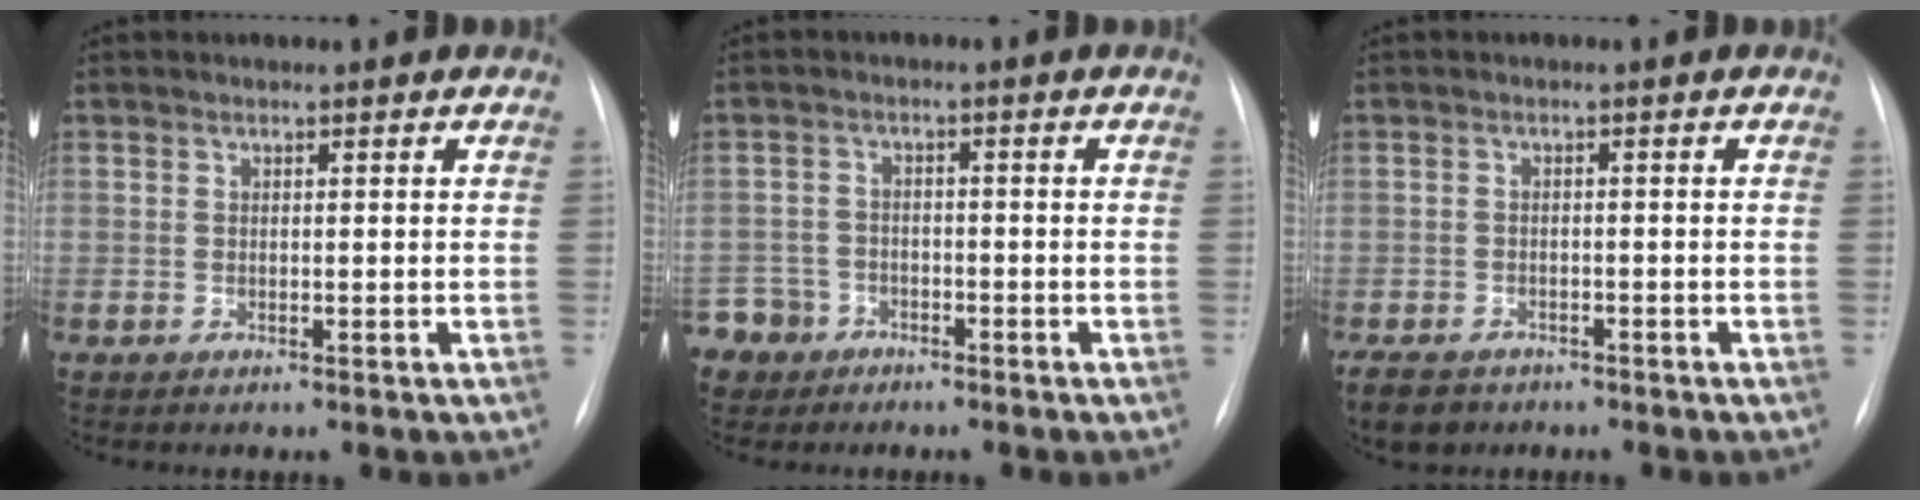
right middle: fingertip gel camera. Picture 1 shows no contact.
{"total": 5.6, "force": [-3.8, 4.2, -0.3], "torque": [0.005, 0.004, -0.069]}
{"total": 6.6, "force": [-4.8, 3.9, 2.3], "torque": [-0.043, -0.005, -0.073]}